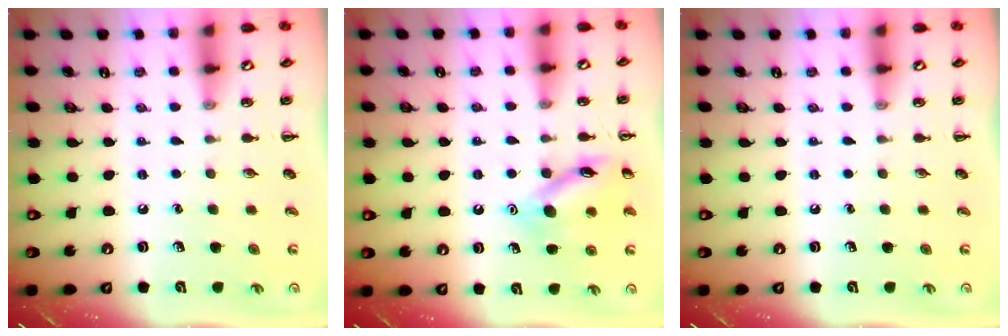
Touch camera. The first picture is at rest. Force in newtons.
{"total": 12.9, "press": 12.9, "slide": 1.0}
{"total": 0.0}